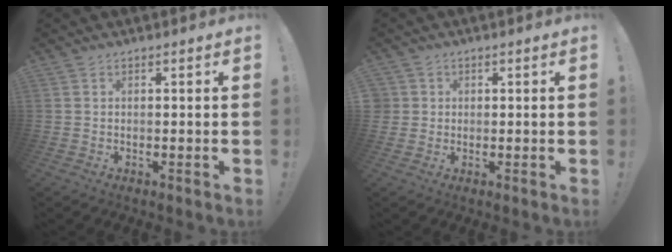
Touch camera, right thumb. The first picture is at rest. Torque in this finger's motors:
{"motor_torque": [0.19, 0.00, 0.13, -0.07, 0.00]}